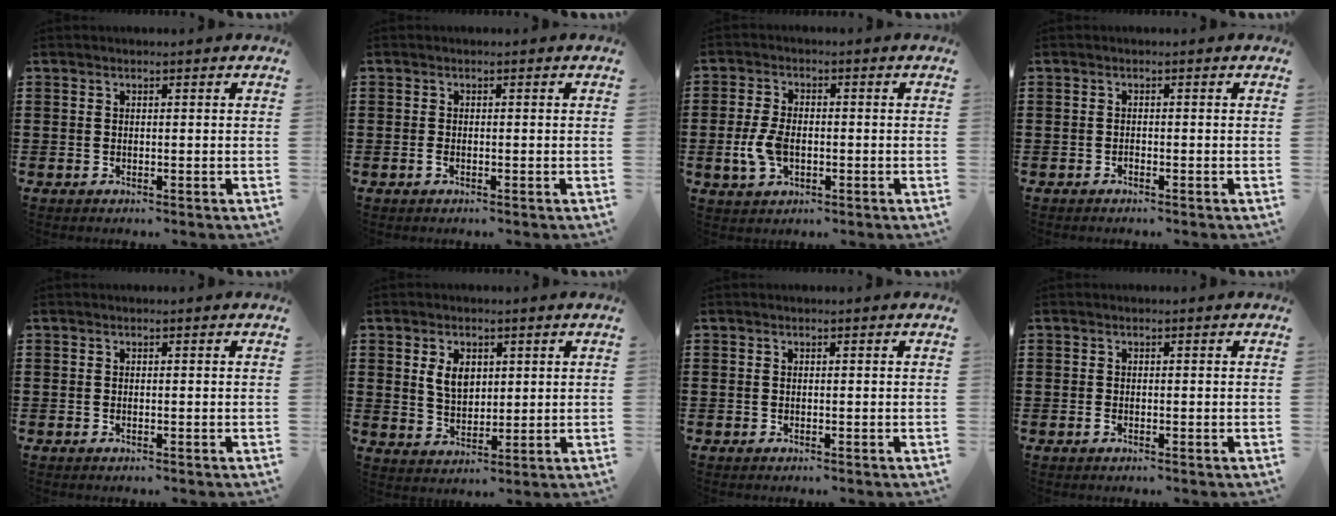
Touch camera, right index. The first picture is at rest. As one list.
[{"total": 0.8, "force": [-0.4, 0.3, 0.6], "torque": [-0.021, -0.005, -0.008]}, {"total": 5.6, "force": [-1.1, 3.4, 4.4], "torque": [-0.107, -0.003, -0.024]}, {"total": 0.6, "force": [-0.5, 0.2, 0.2], "torque": [-0.006, -0.002, -0.009]}, {"total": 0.0}, {"total": 4.7, "force": [1.5, 3.2, 3.2], "torque": [-0.065, 0.010, 0.025]}, {"total": 0.0}, {"total": 0.6, "force": [-0.3, 0.3, 0.4], "torque": [-0.011, -0.003, -0.005]}]